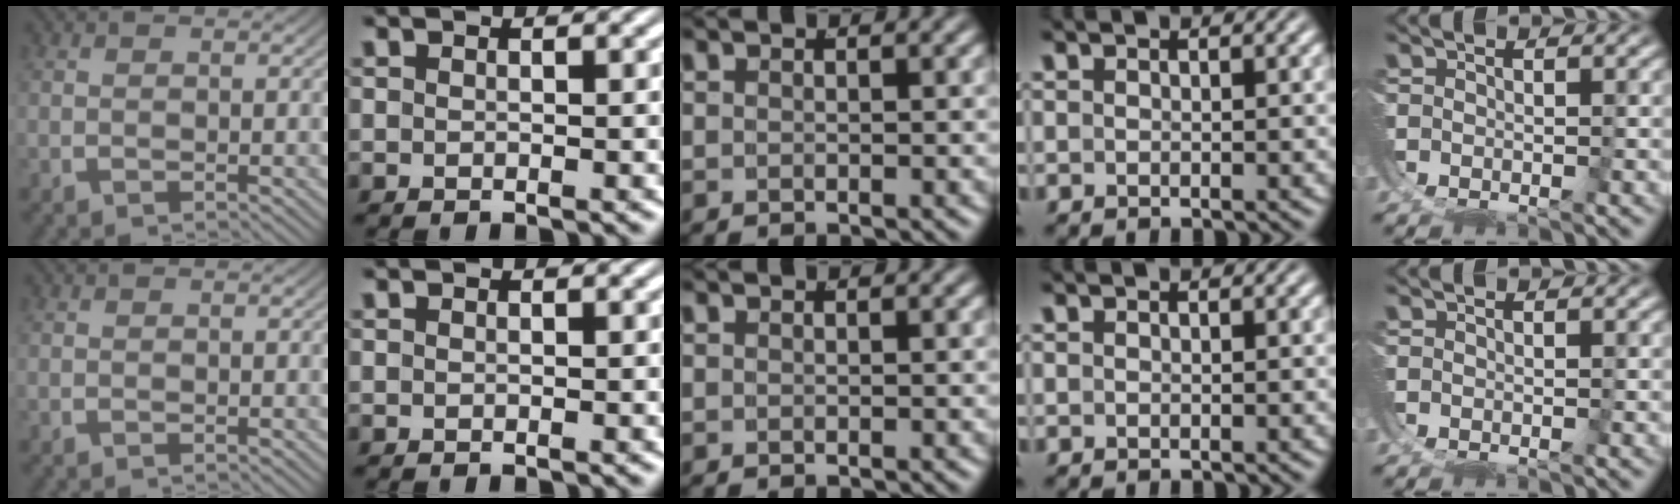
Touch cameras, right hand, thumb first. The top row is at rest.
{}